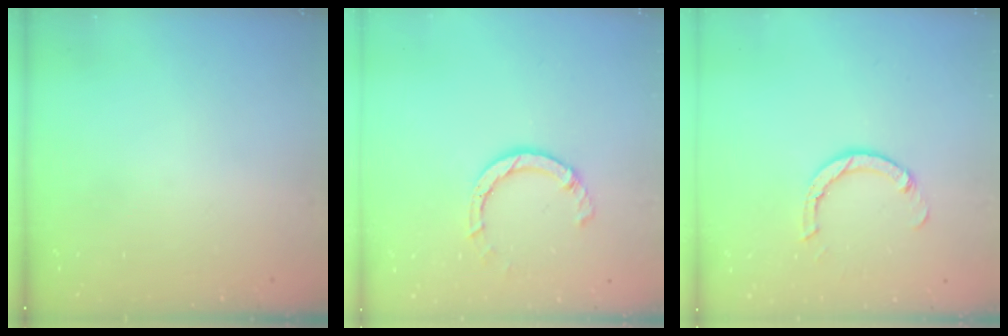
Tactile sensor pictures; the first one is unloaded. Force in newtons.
{"total": 6.2, "press": 6.2, "slide": 0.9}
{"total": 3.6, "press": 3.6, "slide": 0.2}